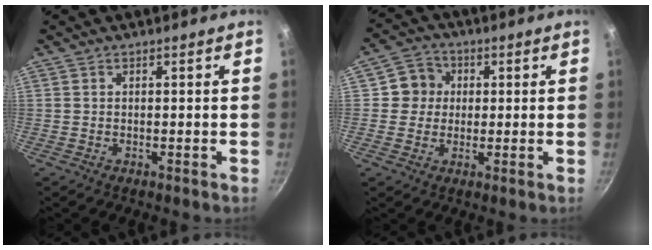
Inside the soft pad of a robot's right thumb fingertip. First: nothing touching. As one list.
[{"total": 6.2, "force": [1.0, 5.9, 1.6], "torque": [0.016, 0.010, 0.004]}]